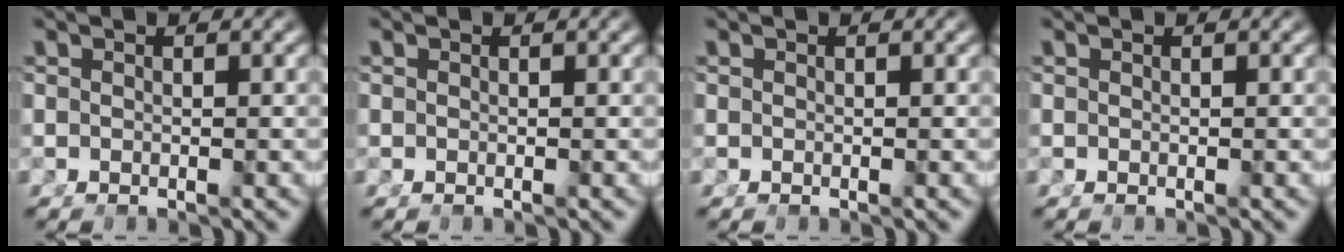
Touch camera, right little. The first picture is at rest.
{"total": 0.0}
{"total": 0.0}
{"total": 0.0}